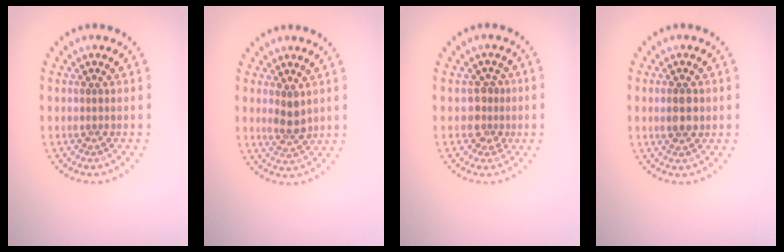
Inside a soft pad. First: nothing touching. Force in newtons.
{"total": 1.9, "press": 1.8, "slide": 0.5}
{"total": 2.1, "press": 1.7, "slide": 1.1}
{"total": 2.2, "press": 2.2, "slide": 0.3}